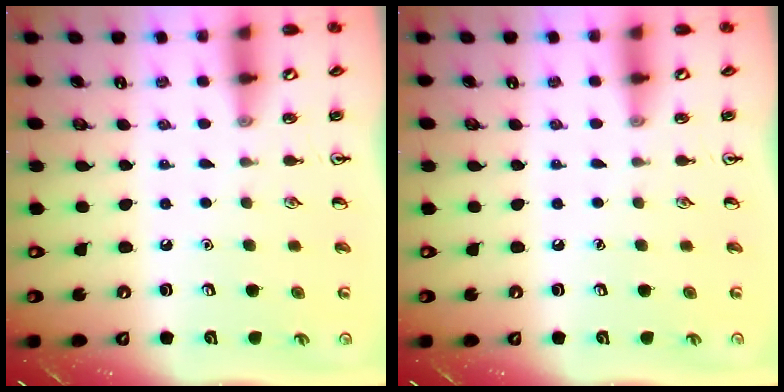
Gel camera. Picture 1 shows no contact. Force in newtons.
{"total": 0.0}